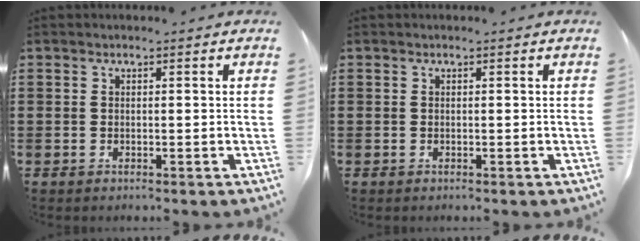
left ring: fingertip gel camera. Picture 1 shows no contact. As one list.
[{"total": 0.0}]